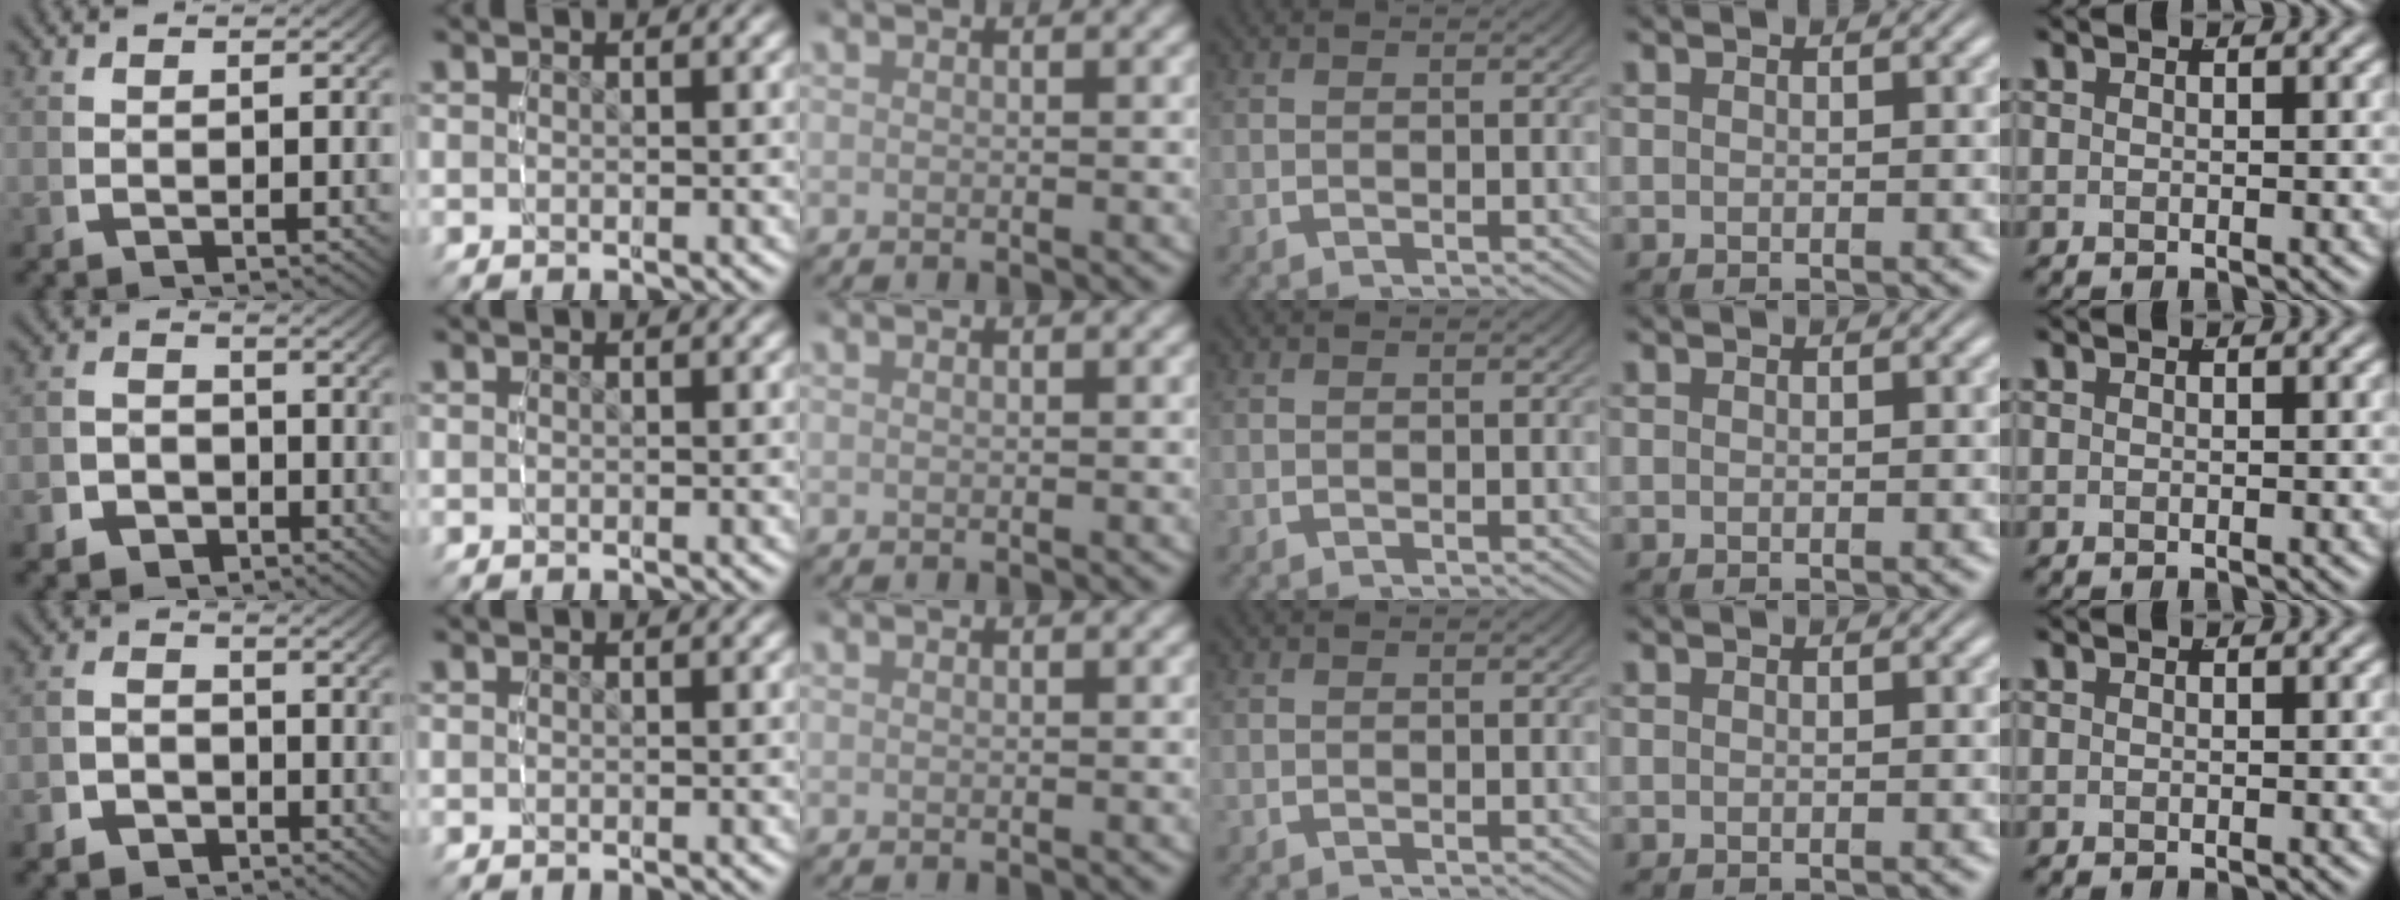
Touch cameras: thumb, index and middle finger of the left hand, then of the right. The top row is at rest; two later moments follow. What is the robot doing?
{"motion": "lift_and_place", "object": "sponge"}